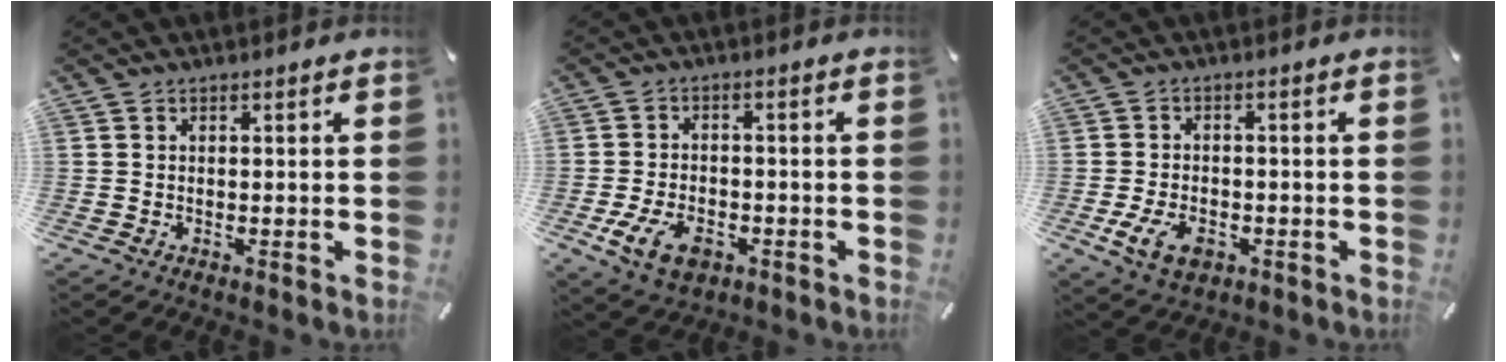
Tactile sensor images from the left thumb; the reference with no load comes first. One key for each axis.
{"total": 8.5, "fx": -3.3, "fy": 5.6, "fz": 5.5, "tx": -0.122, "ty": 0.002, "tz": -0.064}
{"total": 7.0, "fx": -2.5, "fy": 4.7, "fz": 4.5, "tx": -0.102, "ty": 0.000, "tz": -0.051}